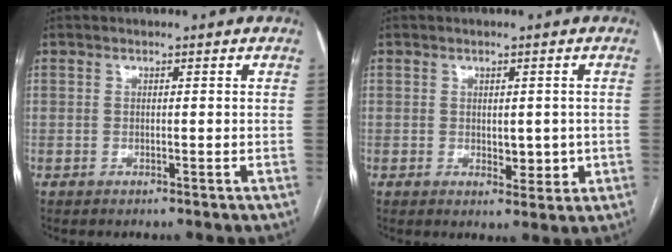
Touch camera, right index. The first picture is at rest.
{"total": 3.6, "force": [-0.3, 2.0, 3.0], "torque": [-0.038, -0.002, 0.006]}